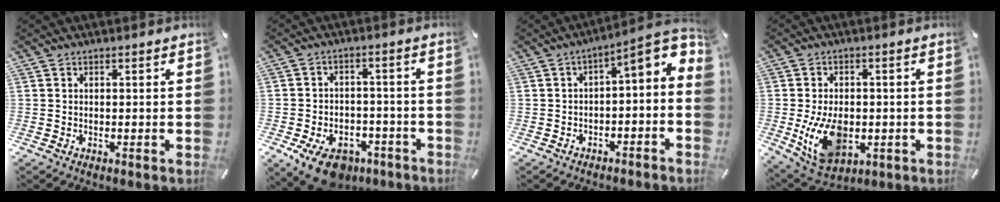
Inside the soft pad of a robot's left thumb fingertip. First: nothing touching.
{"total": 10.4, "force": [-6.3, 6.3, 5.4], "torque": [-0.091, 0.045, -0.106]}
{"total": 7.7, "force": [1.5, 3.0, 6.9], "torque": [-0.081, -0.028, 0.015]}
{"total": 13.0, "force": [-2.2, 9.0, 9.2], "torque": [-0.176, -0.003, -0.035]}